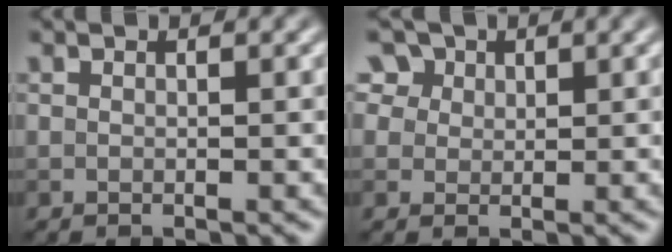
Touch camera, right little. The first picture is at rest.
{"total": 6.5, "force": [3.7, 4.6, 2.6], "torque": [-0.059, 0.010, 0.055]}